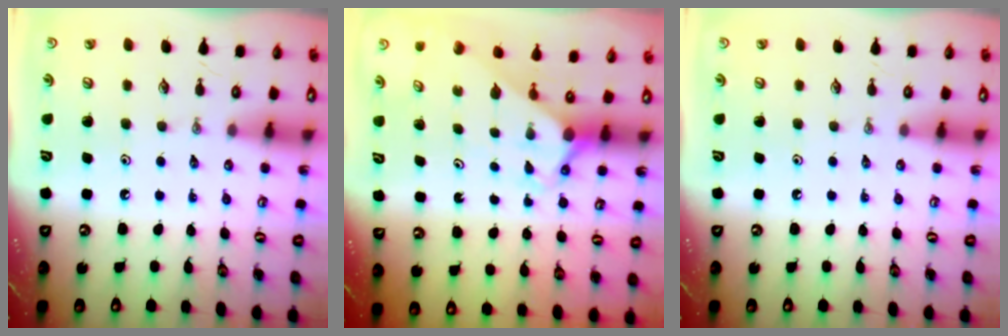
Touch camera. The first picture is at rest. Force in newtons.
{"total": 2.6, "press": 2.5, "slide": 0.3}
{"total": 0.0}